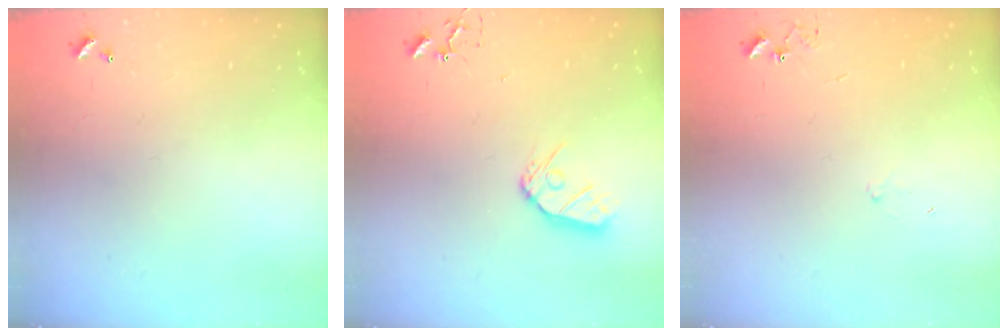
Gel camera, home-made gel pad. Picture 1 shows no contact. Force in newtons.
{"total": 9.1, "press": 9.1, "slide": 0.9}
{"total": 7.4, "press": 7.4, "slide": 0.5}